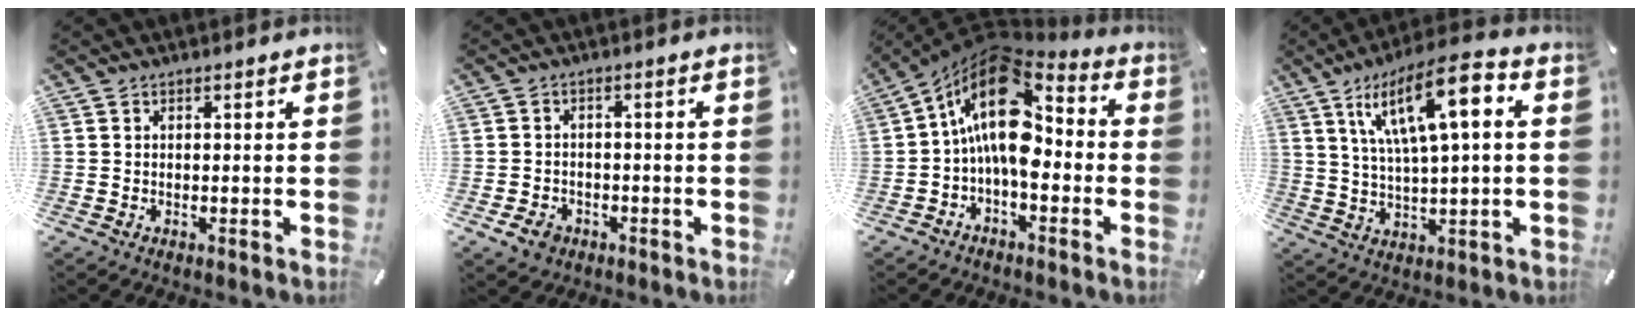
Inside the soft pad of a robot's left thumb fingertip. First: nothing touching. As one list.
[{"total": 3.8, "force": [-2.1, 2.8, 1.3], "torque": [-0.028, 0.008, -0.040]}, {"total": 17.6, "force": [0.7, 10.0, 14.5], "torque": [-0.271, -0.011, 0.007]}, {"total": 15.6, "force": [6.1, 4.7, 13.6], "torque": [-0.248, -0.007, 0.100]}]